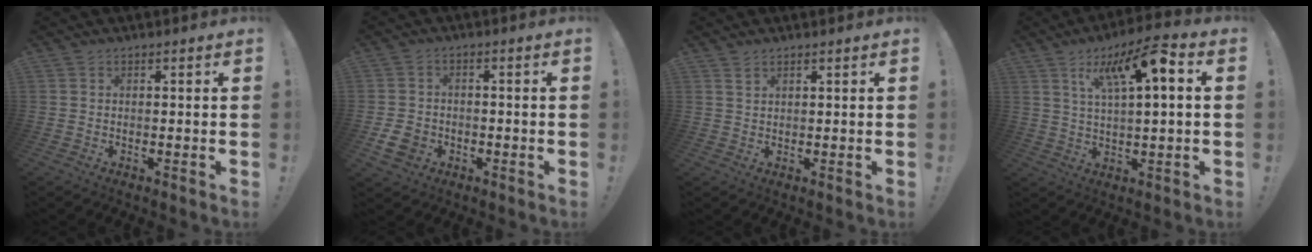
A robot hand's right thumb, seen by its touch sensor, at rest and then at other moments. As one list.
[{"total": 6.7, "force": [-3.0, 5.2, 2.9], "torque": [-0.056, 0.015, -0.054]}, {"total": 1.7, "force": [1.2, 0.6, 1.0], "torque": [-0.018, -0.003, 0.022]}, {"total": 12.5, "force": [4.1, 2.8, 11.5], "torque": [-0.188, -0.004, 0.061]}]